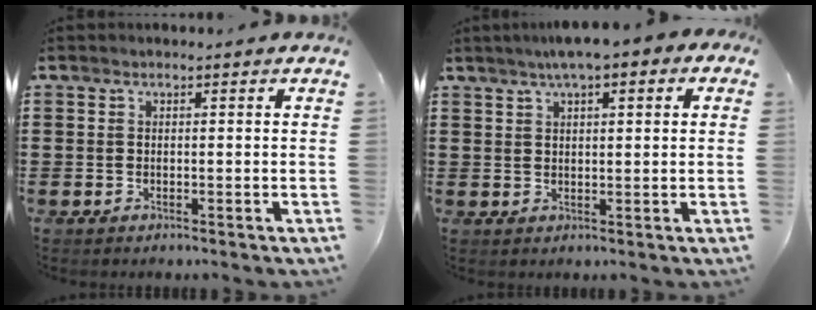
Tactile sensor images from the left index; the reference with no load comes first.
{"total": 3.8, "force": [2.2, 0.8, 2.9], "torque": [-0.060, 0.005, 0.037]}